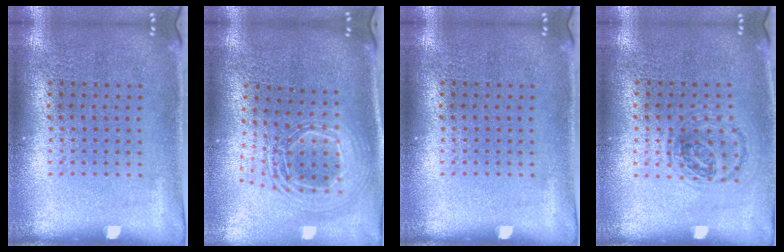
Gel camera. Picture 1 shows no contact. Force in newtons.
{"total": 2.3, "press": 1.8, "slide": 1.5}
{"total": 0.0}
{"total": 1.1, "press": 1.0, "slide": 0.5}